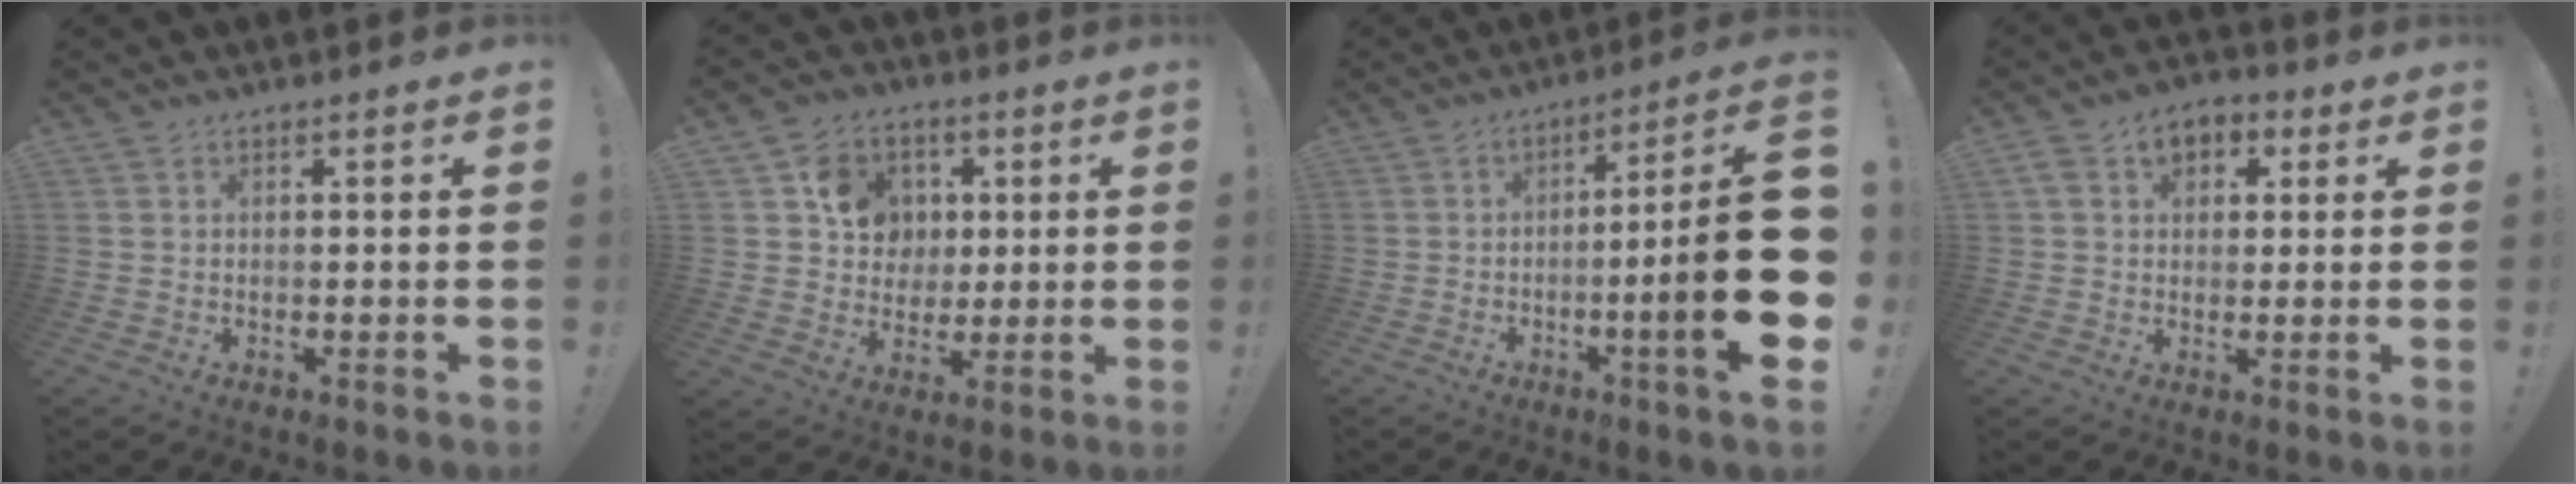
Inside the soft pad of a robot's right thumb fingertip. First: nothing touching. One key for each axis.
{"total": 11.1, "fx": 2.8, "fy": 10.1, "fz": 3.6, "tx": -0.043, "ty": -0.010, "tz": 0.058}
{"total": 20.1, "fx": -3.4, "fy": 1.0, "fz": 19.8, "tx": -0.305, "ty": -0.005, "tz": -0.056}
{"total": 7.5, "fx": 2.6, "fy": 5.5, "fz": 4.4, "tx": -0.066, "ty": 0.001, "tz": 0.049}